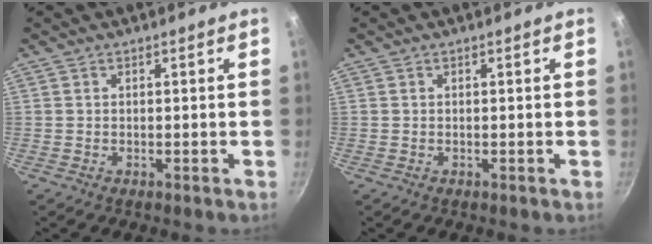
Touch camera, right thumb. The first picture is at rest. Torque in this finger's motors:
{"motor_torque": [-0.12, 0.12, 0.01, -0.02, 0.00]}